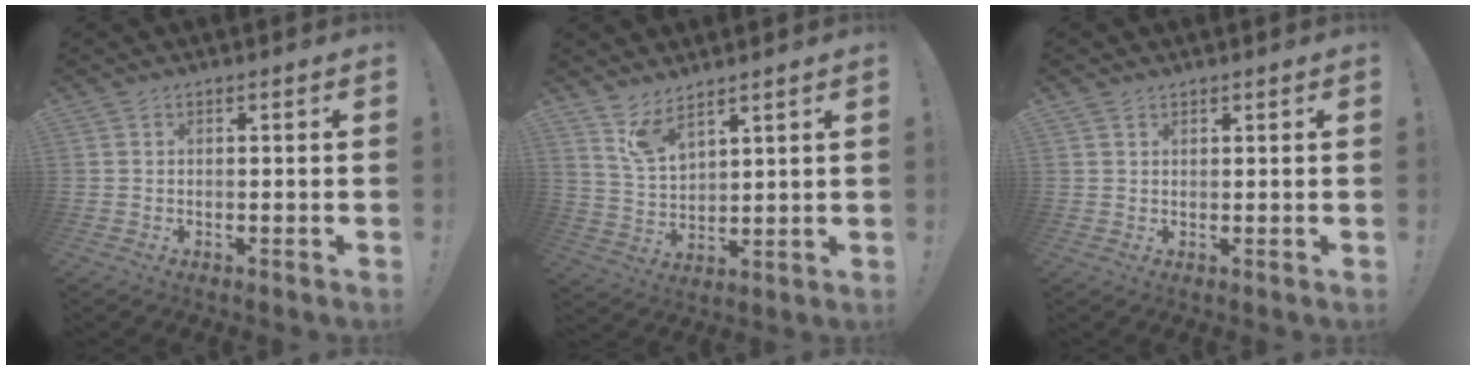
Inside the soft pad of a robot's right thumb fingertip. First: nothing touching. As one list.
[{"total": 7.7, "force": [6.4, 2.6, 3.4], "torque": [-0.074, -0.035, 0.121]}, {"total": 1.1, "force": [1.0, 0.5, 0.0], "torque": [0.008, -0.005, 0.018]}]